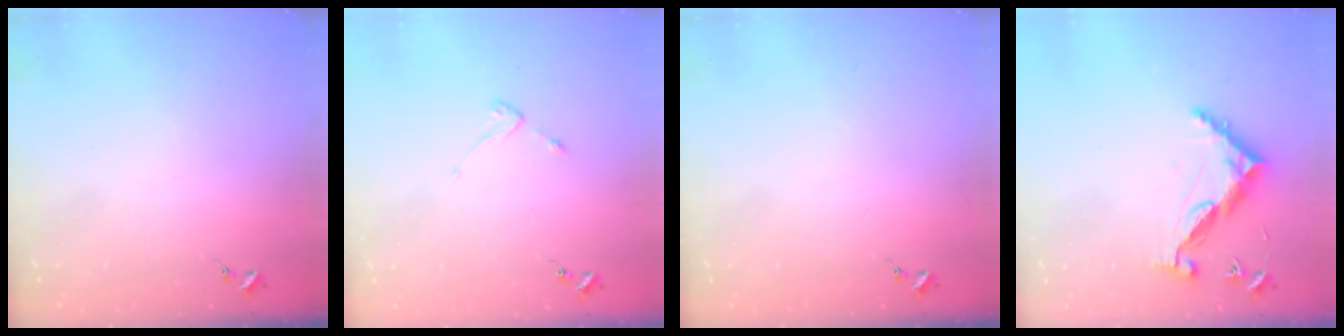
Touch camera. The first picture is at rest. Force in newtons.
{"total": 2.2, "press": 2.1, "slide": 0.4}
{"total": 0.0}
{"total": 9.0, "press": 9.0, "slide": 0.8}